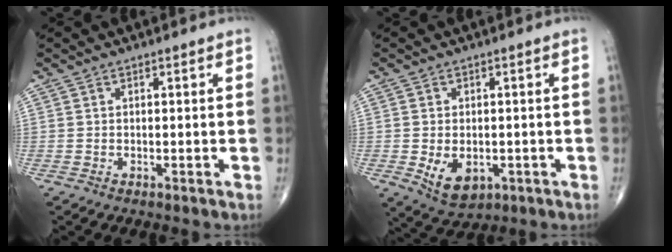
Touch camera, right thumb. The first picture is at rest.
{"total": 6.9, "force": [-1.7, 4.5, 4.9], "torque": [-0.070, -0.004, -0.013]}